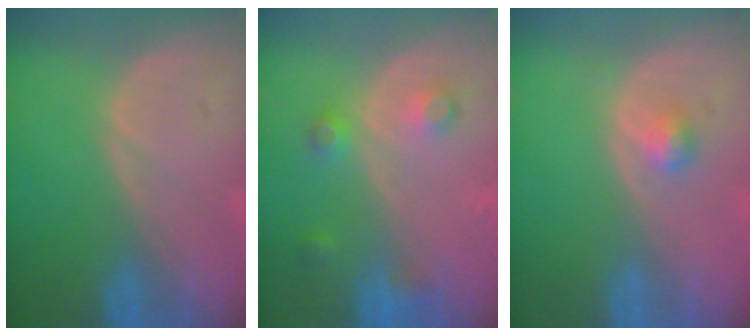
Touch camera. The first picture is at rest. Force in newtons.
{"total": 3.8, "press": 3.5, "slide": 1.4}
{"total": 1.7, "press": 1.7, "slide": 0.2}